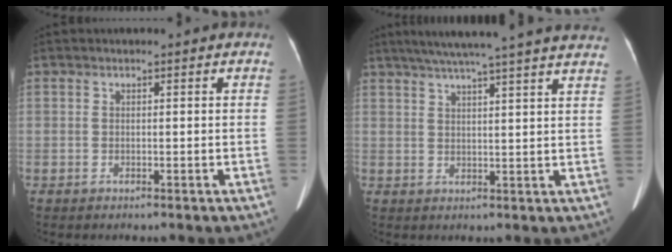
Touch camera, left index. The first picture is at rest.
{"total": 21.1, "force": [18.2, -0.2, 10.8], "torque": [-0.174, 0.017, 0.233]}